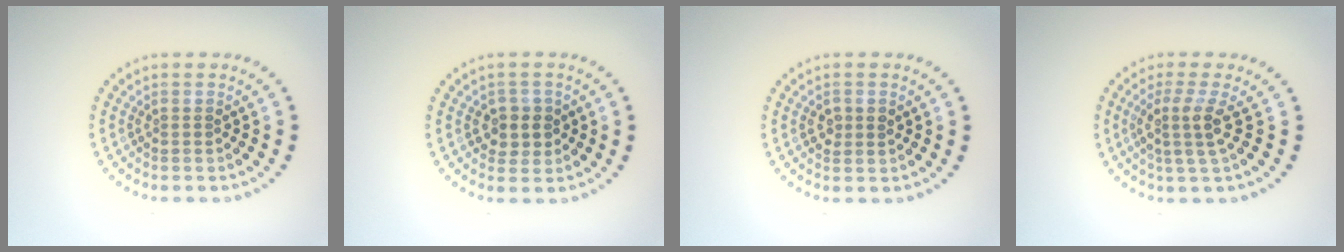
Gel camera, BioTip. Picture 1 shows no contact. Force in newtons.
{"total": 2.4, "press": 2.3, "slide": 0.8}
{"total": 1.5, "press": 1.5, "slide": 0.0}
{"total": 2.8, "press": 2.0, "slide": 1.8}